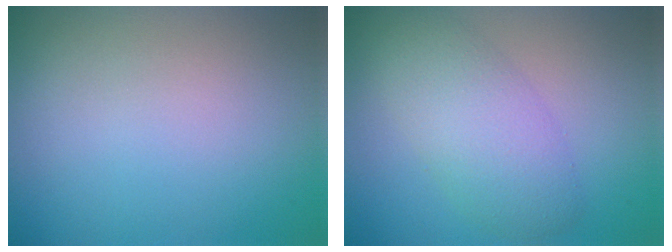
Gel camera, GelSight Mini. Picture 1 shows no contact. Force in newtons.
{"total": 5.0, "press": 5.0, "slide": 0.4}